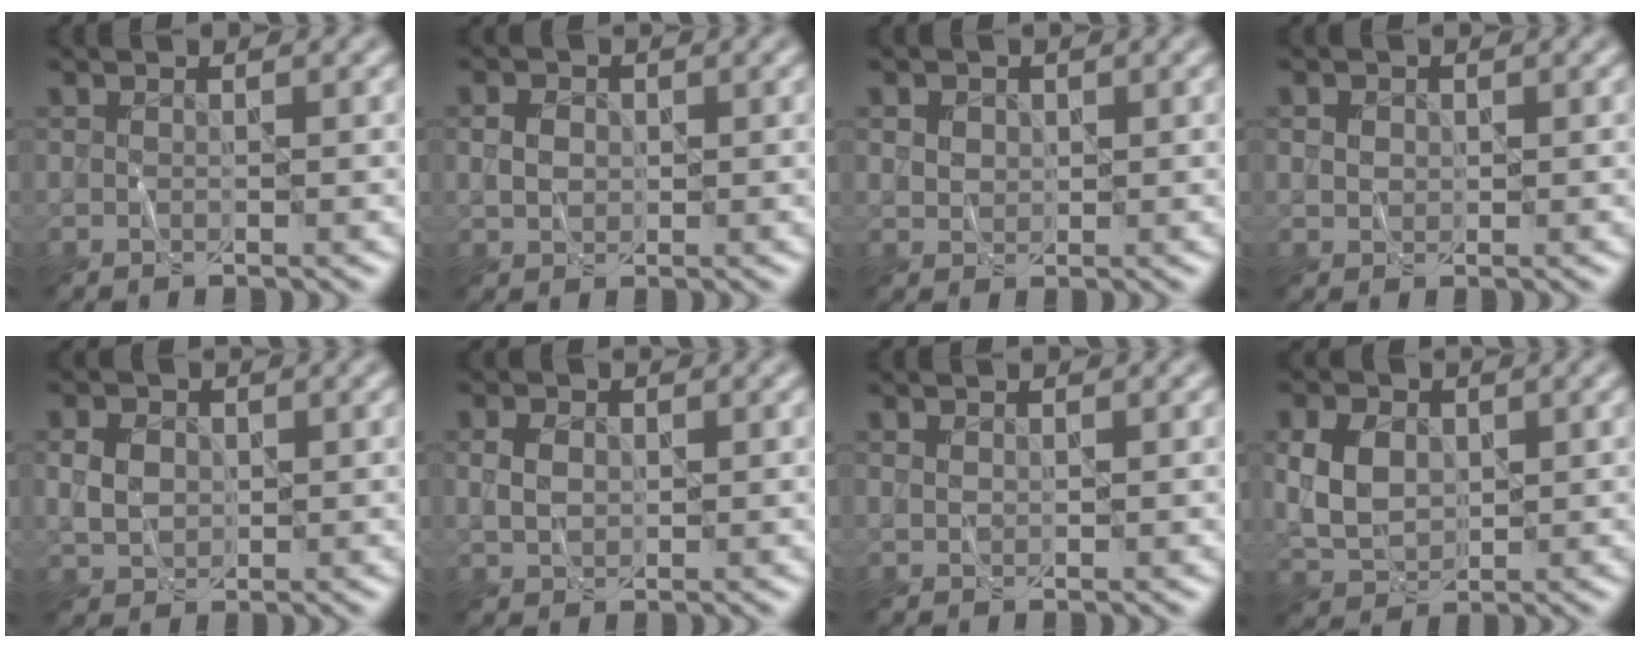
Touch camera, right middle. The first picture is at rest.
{"total": 2.0, "force": [0.1, 1.7, 1.2], "torque": [-0.024, 0.000, 0.001]}
{"total": 2.7, "force": [1.2, 2.0, 1.2], "torque": [-0.033, 0.005, 0.027]}
{"total": 1.5, "force": [0.4, 1.2, 0.7], "torque": [-0.014, 0.000, 0.011]}
{"total": 2.9, "force": [0.3, 2.3, 1.7], "torque": [-0.037, 0.001, 0.004]}
{"total": 2.4, "force": [0.3, 1.8, 1.5], "torque": [-0.034, 0.003, 0.005]}
{"total": 0.6, "force": [0.3, 0.4, 0.3], "torque": [-0.010, 0.001, 0.007]}
{"total": 4.9, "force": [0.6, 3.7, 3.2], "torque": [-0.072, 0.003, 0.011]}